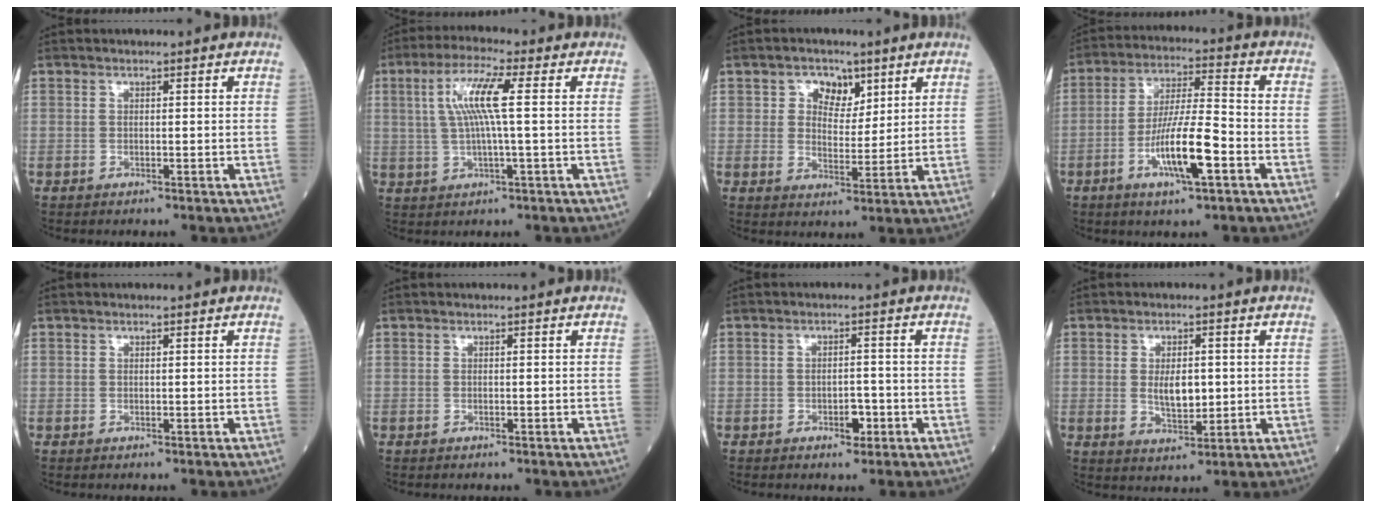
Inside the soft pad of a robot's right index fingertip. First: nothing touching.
{"total": 8.0, "force": [1.5, 0.2, 7.9], "torque": [-0.158, 0.011, 0.028]}
{"total": 5.2, "force": [2.6, 3.5, 2.8], "torque": [-0.040, 0.009, 0.043]}
{"total": 10.8, "force": [-4.1, 1.2, 9.9], "torque": [-0.185, -0.004, -0.075]}
{"total": 0.0}
{"total": 0.0}
{"total": 2.9, "force": [-1.2, 1.4, 2.3], "torque": [-0.033, 0.003, -0.013]}
{"total": 5.1, "force": [0.3, 2.3, 4.6], "torque": [-0.079, -0.007, 0.011]}